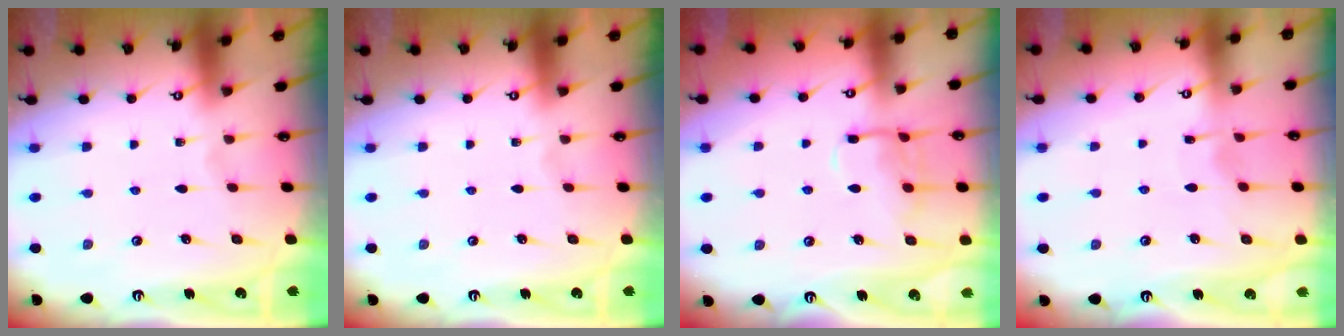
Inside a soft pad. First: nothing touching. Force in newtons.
{"total": 0.0}
{"total": 11.1, "press": 11.1, "slide": 0.7}
{"total": 3.4, "press": 3.4, "slide": 0.4}